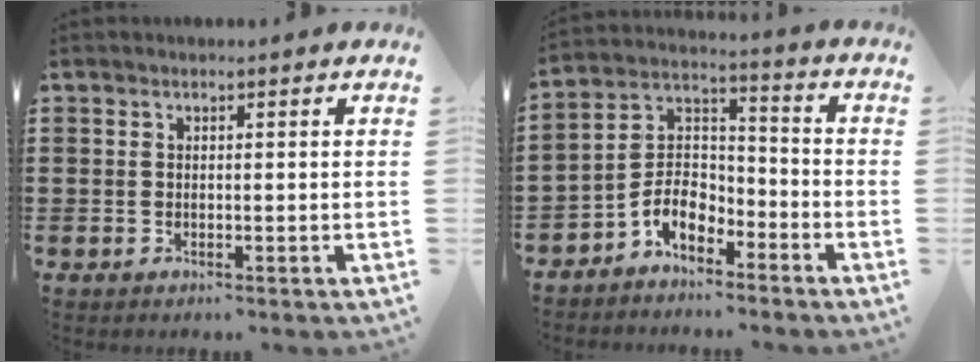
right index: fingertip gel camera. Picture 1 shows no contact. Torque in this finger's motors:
{"motor_torque": [1.31, 0.83, 0.39, 0.08]}